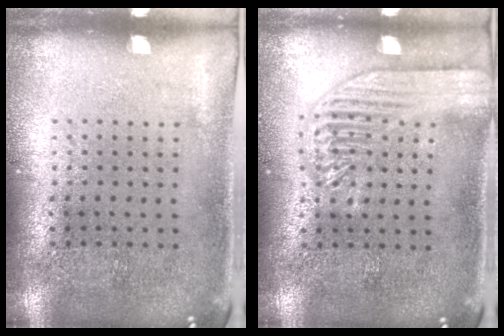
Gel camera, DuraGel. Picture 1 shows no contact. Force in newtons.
{"total": 1.9, "press": 1.9, "slide": 0.2}